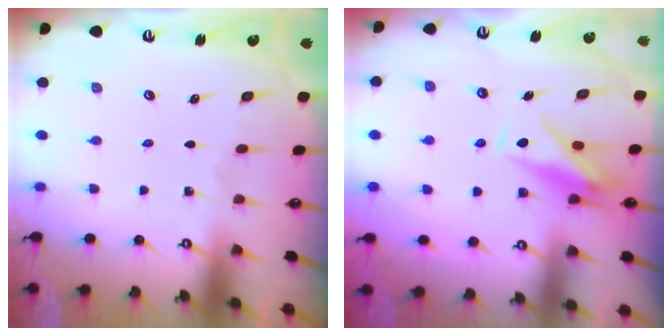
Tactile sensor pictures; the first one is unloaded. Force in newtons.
{"total": 7.7, "press": 7.7, "slide": 0.2}